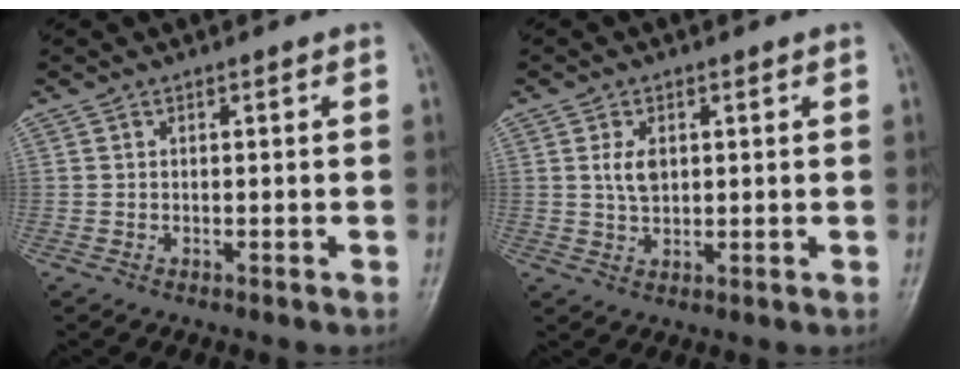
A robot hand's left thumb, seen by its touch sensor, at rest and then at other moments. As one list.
[{"total": 3.8, "force": [1.0, 2.3, 2.9], "torque": [-0.046, -0.003, 0.021]}]